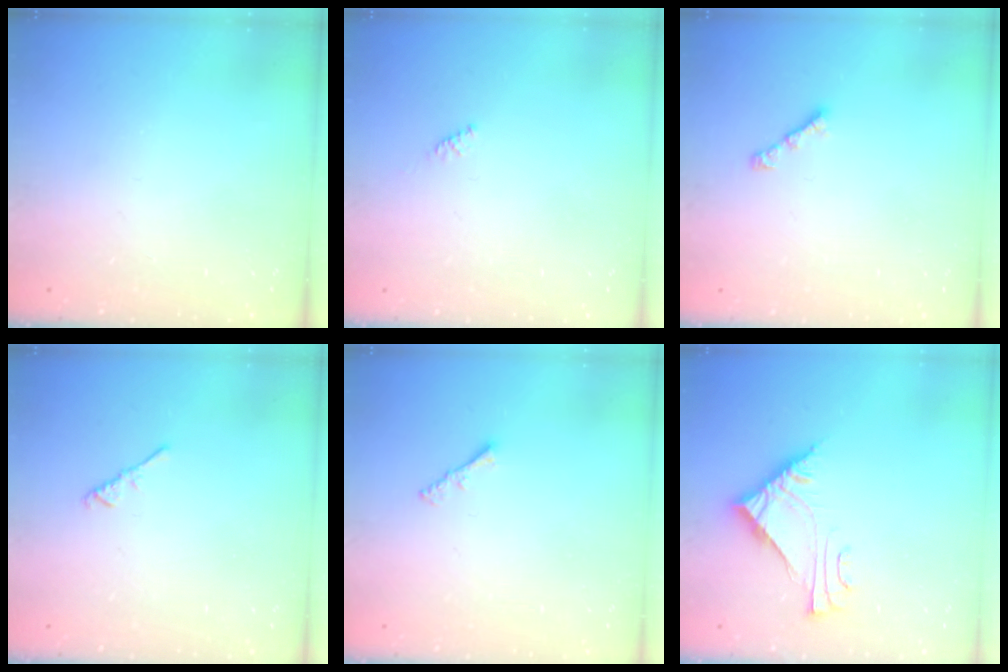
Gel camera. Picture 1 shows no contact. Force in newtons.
{"total": 1.6, "press": 1.5, "slide": 0.4}
{"total": 2.6, "press": 2.5, "slide": 0.7}
{"total": 2.6, "press": 2.6, "slide": 0.6}
{"total": 1.3, "press": 1.3, "slide": 0.4}
{"total": 7.7, "press": 7.7, "slide": 0.3}